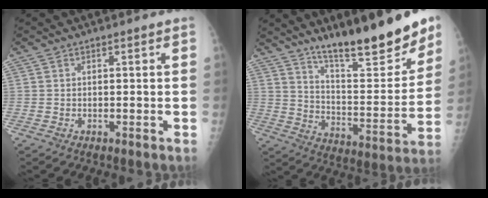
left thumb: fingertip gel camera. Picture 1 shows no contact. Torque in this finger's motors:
{"motor_torque": [0.54, 0.64, 1.45, -1.32, 0.12]}